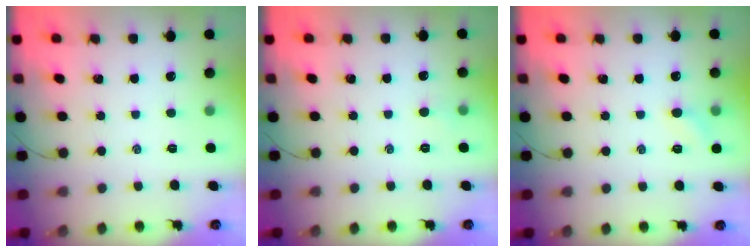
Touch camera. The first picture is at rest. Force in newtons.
{"total": 2.4, "press": 2.3, "slide": 0.7}
{"total": 5.2, "press": 5.0, "slide": 1.5}